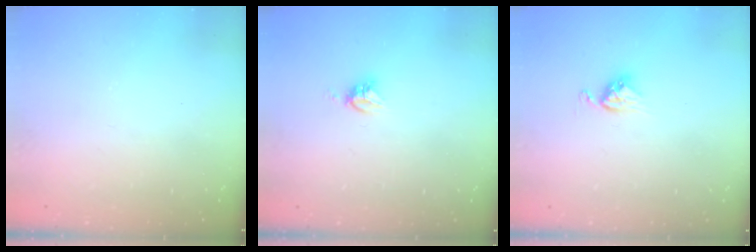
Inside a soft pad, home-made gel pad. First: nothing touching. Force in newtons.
{"total": 4.1, "press": 4.1, "slide": 0.2}
{"total": 4.2, "press": 4.2, "slide": 0.4}